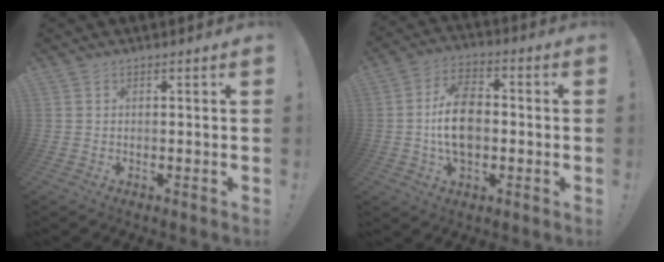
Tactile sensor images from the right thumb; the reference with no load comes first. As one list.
[{"total": 13.4, "force": [-1.5, 8.9, 9.9], "torque": [-0.190, 0.011, -0.029]}]